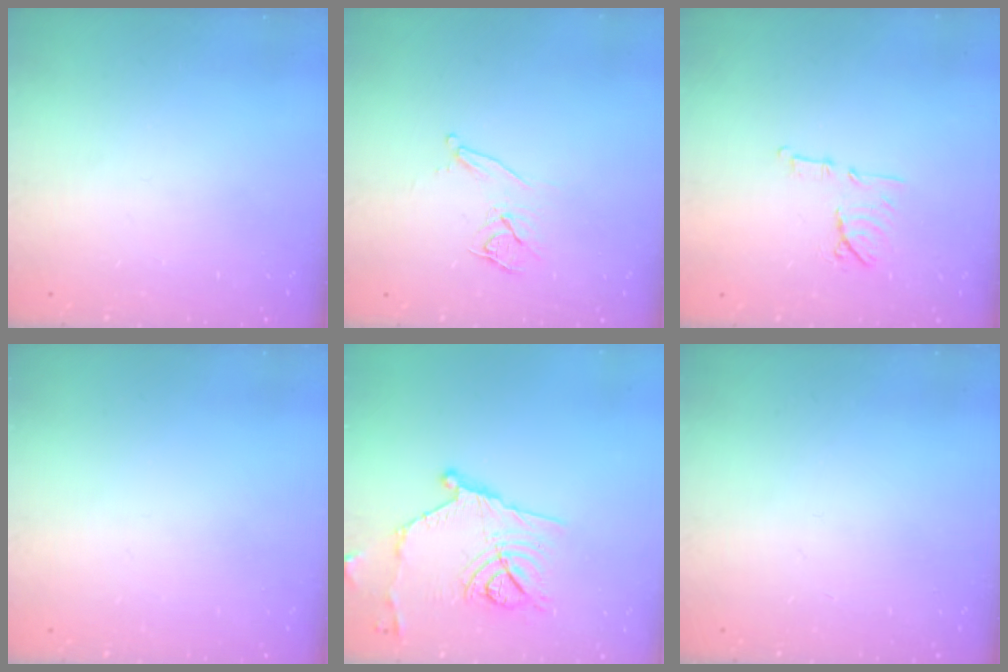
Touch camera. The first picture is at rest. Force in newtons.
{"total": 8.5, "press": 7.8, "slide": 3.3}
{"total": 9.5, "press": 9.5, "slide": 0.8}
{"total": 0.0}
{"total": 14.8, "press": 14.6, "slide": 2.2}
{"total": 0.0}